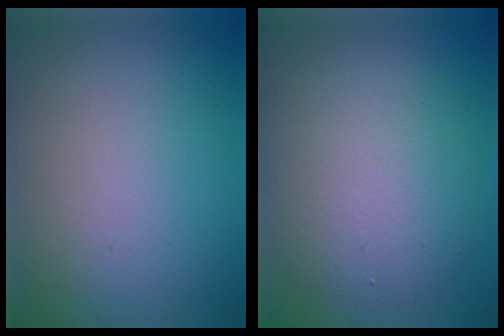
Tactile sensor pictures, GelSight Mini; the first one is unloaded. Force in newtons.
{"total": 5.9, "press": 5.8, "slide": 0.6}